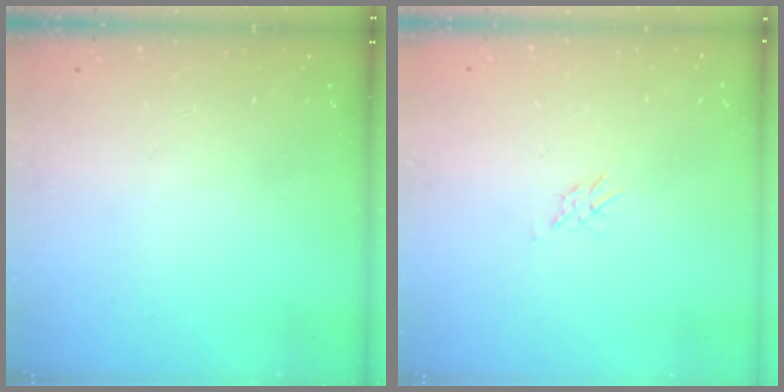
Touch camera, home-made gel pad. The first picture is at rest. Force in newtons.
{"total": 1.4, "press": 1.4, "slide": 0.2}